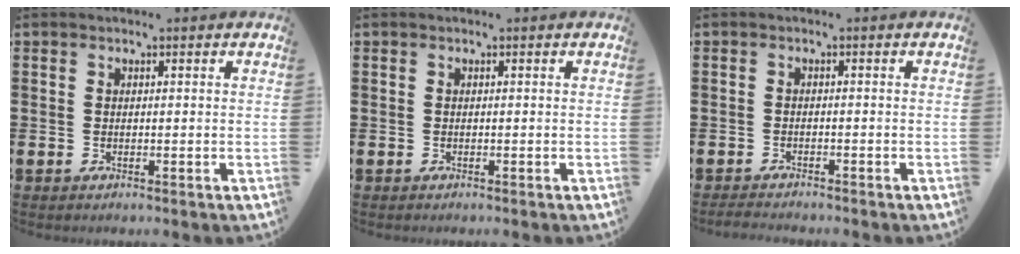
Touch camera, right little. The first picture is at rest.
{"total": 0.0}
{"total": 1.2, "force": [-1.2, 0.0, 0.2], "torque": [-0.006, 0.002, -0.025]}